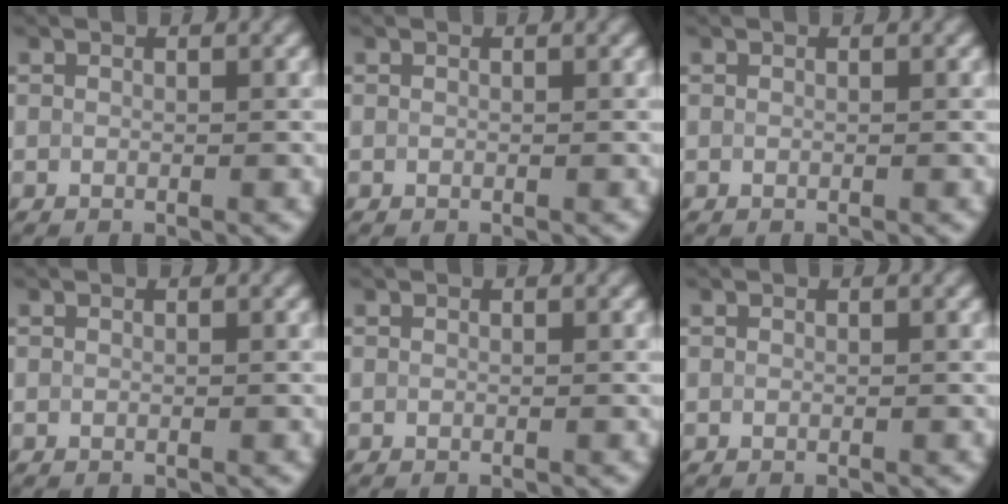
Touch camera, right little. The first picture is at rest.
{"total": 0.0}
{"total": 0.0}
{"total": 0.0}
{"total": 0.0}
{"total": 0.0}